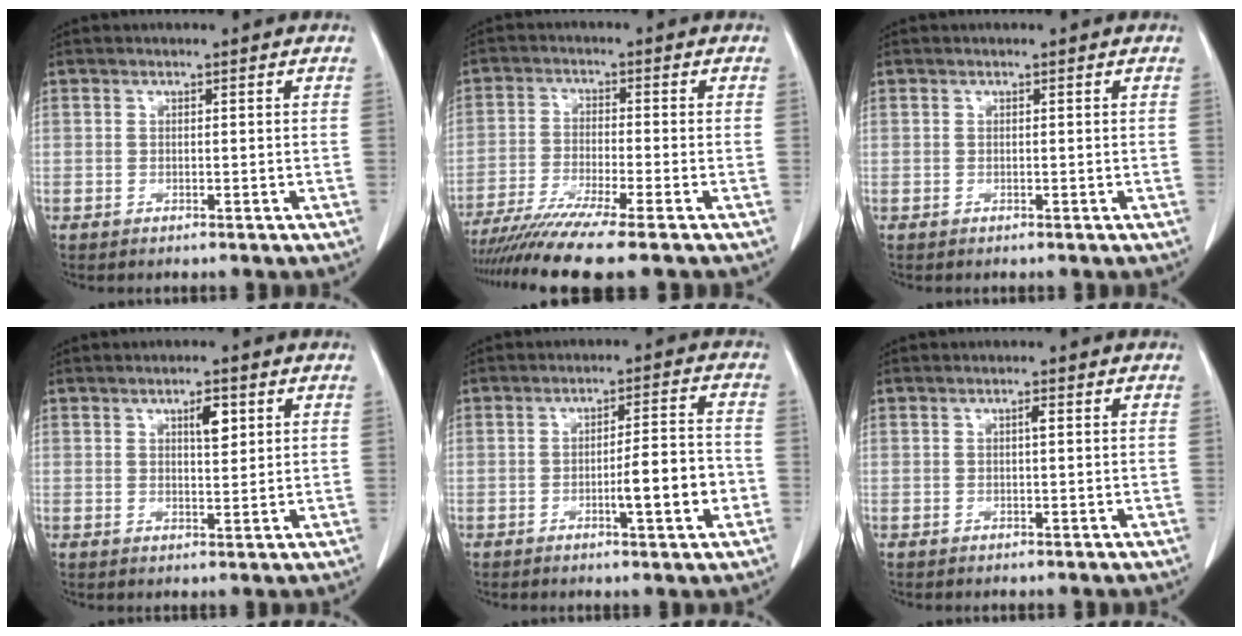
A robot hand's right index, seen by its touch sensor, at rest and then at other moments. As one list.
[{"total": 10.5, "force": [-8.5, -1.4, 6.0], "torque": [-0.094, -0.031, -0.139]}, {"total": 0.0}, {"total": 3.4, "force": [1.5, 1.0, 2.8], "torque": [-0.047, -0.002, 0.025]}, {"total": 7.6, "force": [-2.3, 0.6, 7.2], "torque": [-0.104, 0.006, -0.034]}, {"total": 0.8, "force": [0.1, 0.0, 0.7], "torque": [-0.015, 0.001, 0.002]}]